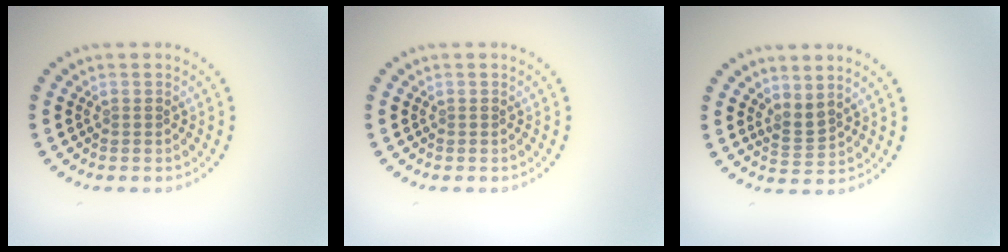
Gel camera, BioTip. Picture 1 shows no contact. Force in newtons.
{"total": 0.0}
{"total": 1.7, "press": 1.3, "slide": 1.2}